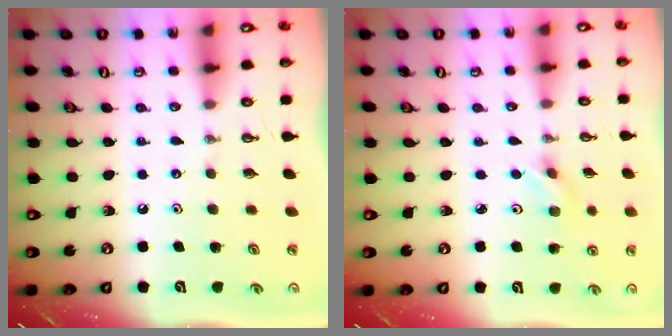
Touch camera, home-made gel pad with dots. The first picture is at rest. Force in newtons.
{"total": 2.5, "press": 2.5, "slide": 0.5}